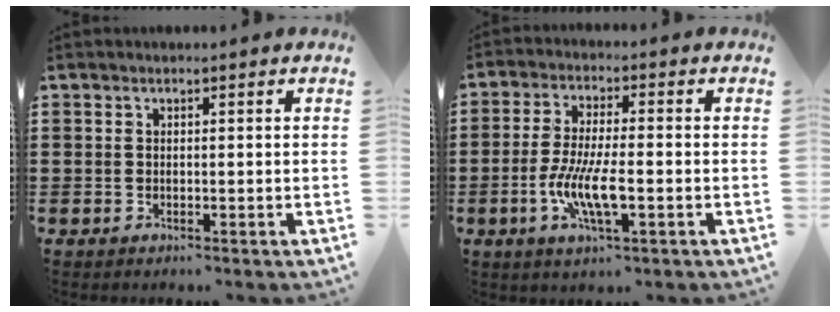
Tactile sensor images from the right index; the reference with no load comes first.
{"total": 7.9, "force": [-2.5, 2.1, 7.2], "torque": [-0.151, -0.010, -0.049]}